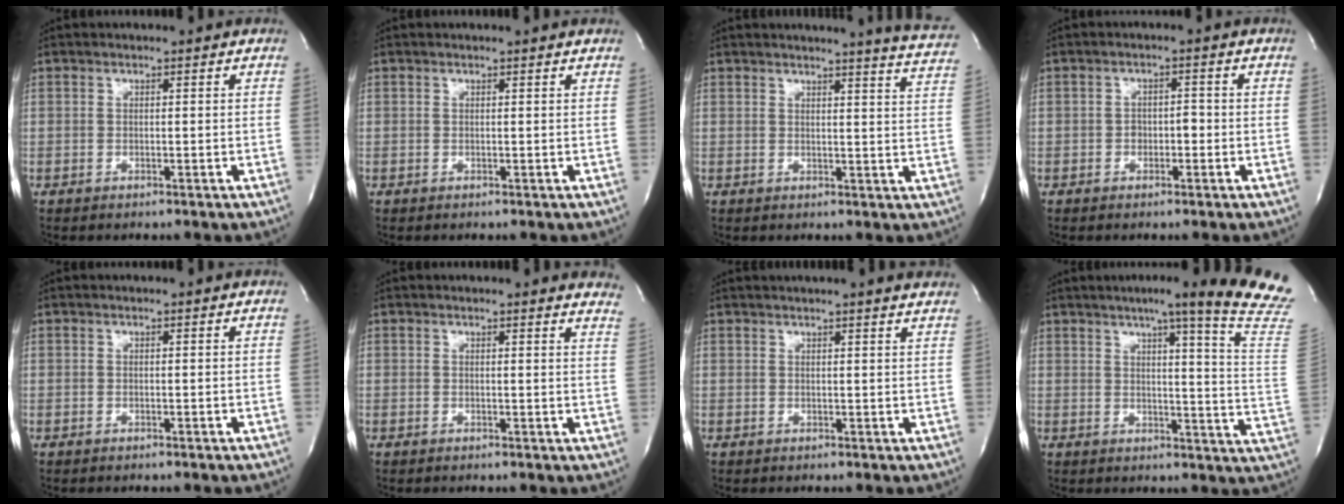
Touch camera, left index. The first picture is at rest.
{"total": 1.2, "force": [1.2, -0.1, 0.3], "torque": [-0.014, 0.000, 0.010]}
{"total": 10.5, "force": [10.1, -0.9, 2.6], "torque": [-0.030, -0.078, 0.090]}
{"total": 2.0, "force": [-0.6, 1.4, 1.4], "torque": [-0.015, 0.007, -0.010]}
{"total": 0.0}
{"total": 7.8, "force": [7.7, 0.9, 1.2], "torque": [0.011, -0.033, 0.048]}
{"total": 9.9, "force": [9.0, 0.1, 4.0], "torque": [-0.059, 0.014, 0.094]}
{"total": 18.8, "force": [14.2, -1.9, 12.1], "torque": [-0.160, -0.062, 0.159]}